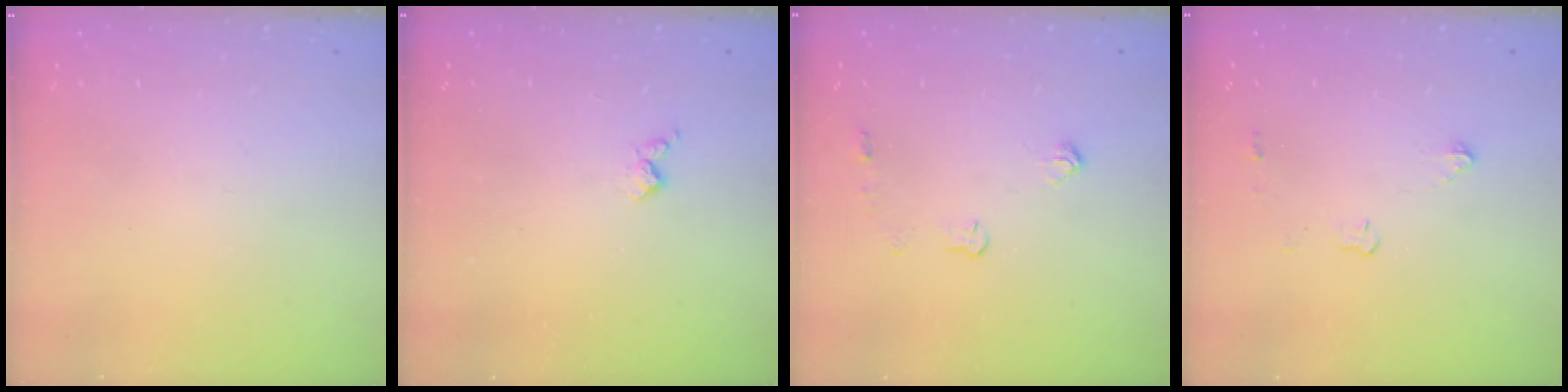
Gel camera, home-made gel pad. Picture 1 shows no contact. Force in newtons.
{"total": 3.6, "press": 3.6, "slide": 0.6}
{"total": 4.6, "press": 4.5, "slide": 0.7}
{"total": 3.1, "press": 3.1, "slide": 0.5}